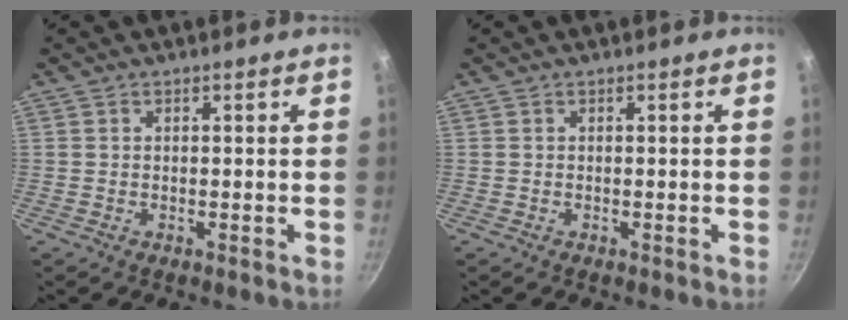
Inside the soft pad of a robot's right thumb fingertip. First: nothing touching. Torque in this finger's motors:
{"motor_torque": [0.00, 0.00, 0.18, -0.18, 0.00]}